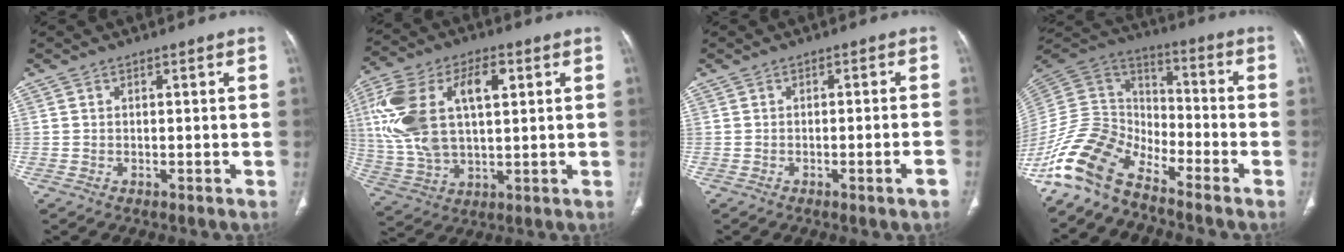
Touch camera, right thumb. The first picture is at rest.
{"total": 19.9, "force": [4.7, 10.7, 16.1], "torque": [-0.324, 0.010, 0.085]}
{"total": 3.1, "force": [-1.5, 0.0, 2.7], "torque": [-0.050, 0.007, -0.021]}
{"total": 15.0, "force": [-11.4, 6.7, 7.0], "torque": [-0.132, 0.087, -0.234]}